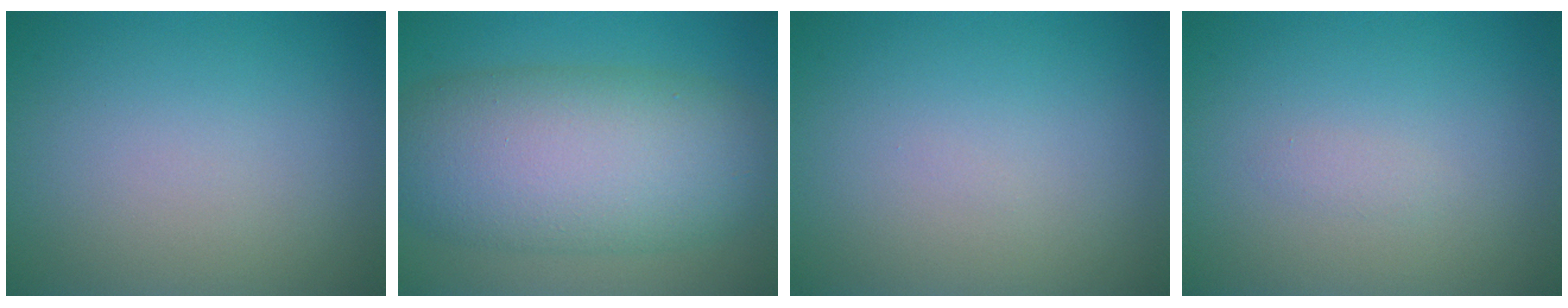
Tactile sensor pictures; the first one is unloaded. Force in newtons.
{"total": 10.8, "press": 10.8, "slide": 0.3}
{"total": 0.0}
{"total": 0.6, "press": 0.6, "slide": 0.0}